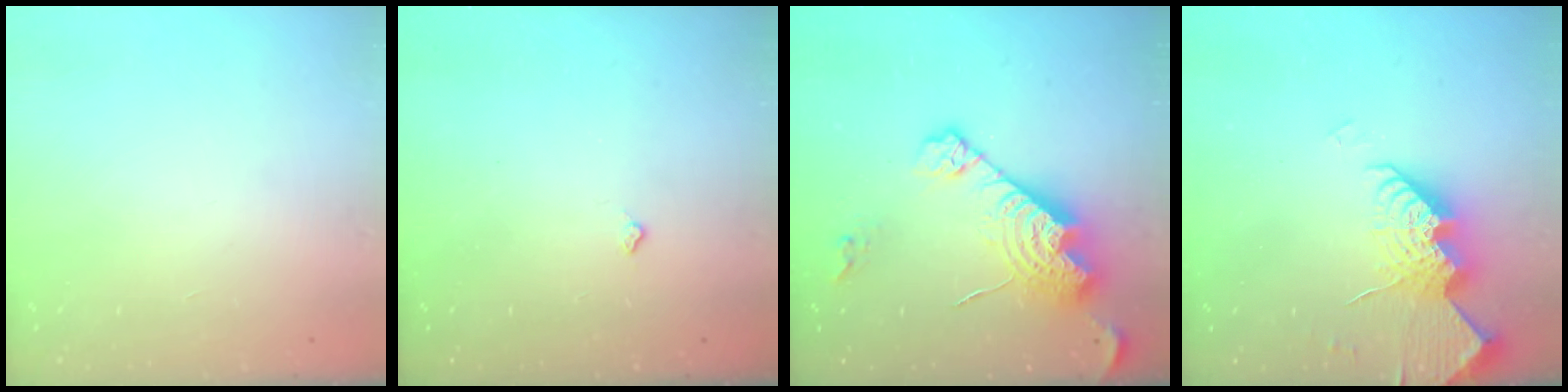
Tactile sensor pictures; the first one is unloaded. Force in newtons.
{"total": 2.8, "press": 2.8, "slide": 0.4}
{"total": 21.5, "press": 21.4, "slide": 1.6}
{"total": 15.2, "press": 15.2, "slide": 1.5}